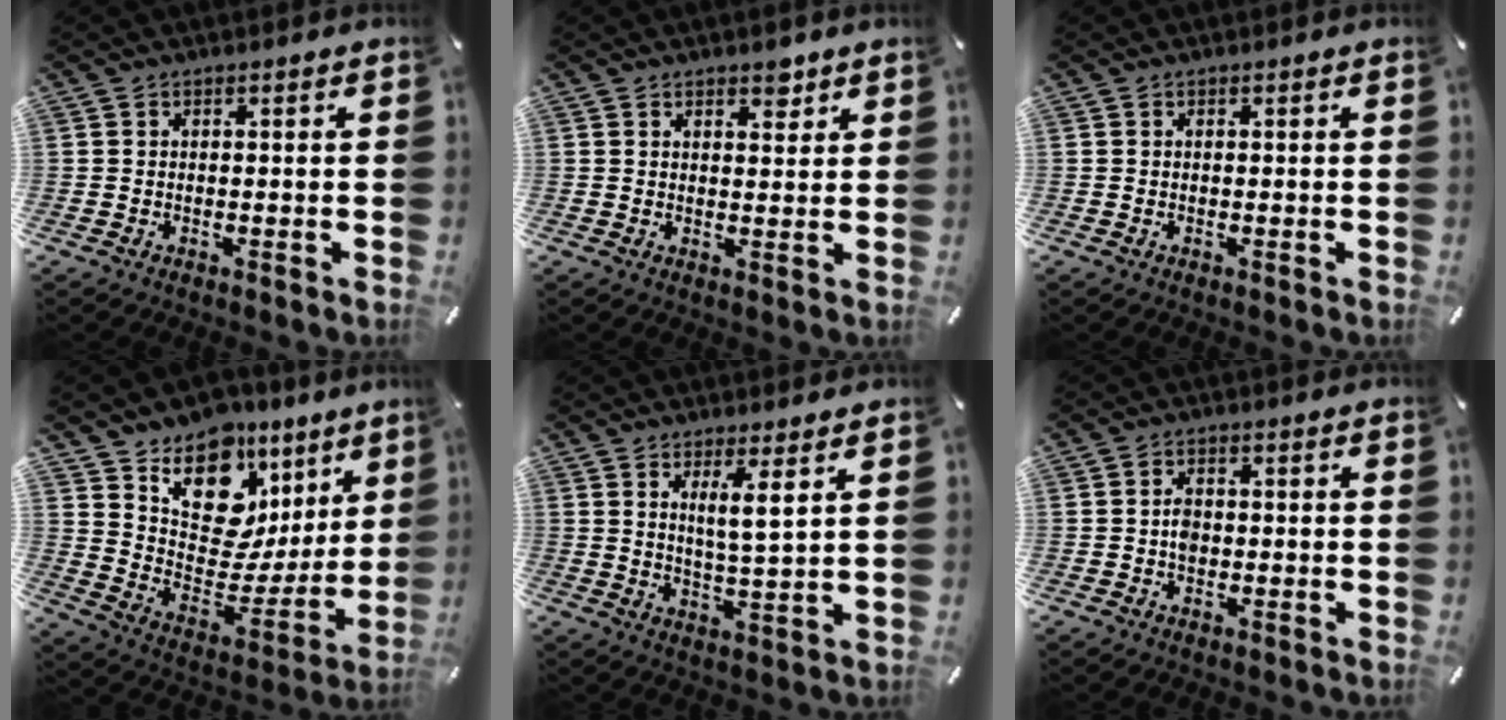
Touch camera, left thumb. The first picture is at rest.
{"total": 3.4, "force": [2.6, 1.7, 1.4], "torque": [0.001, -0.017, 0.039]}
{"total": 0.0}
{"total": 15.5, "force": [10.2, 9.9, 6.1], "torque": [-0.085, -0.098, 0.178]}
{"total": 6.0, "force": [3.4, 0.4, 4.9], "torque": [-0.089, -0.017, 0.052]}
{"total": 2.4, "force": [-0.3, 1.9, 1.6], "torque": [-0.031, 0.005, -0.006]}